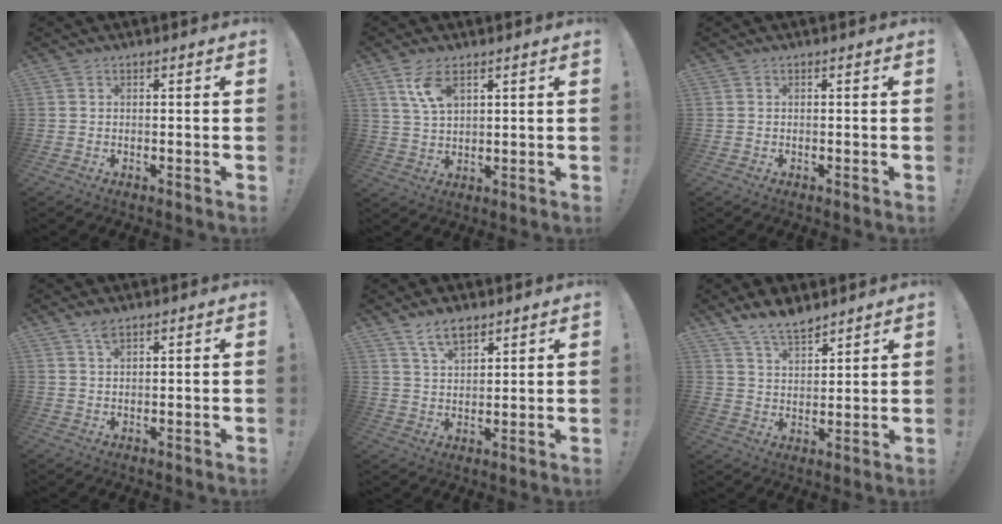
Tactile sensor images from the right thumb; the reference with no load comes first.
{"total": 7.8, "force": [4.2, 3.9, 5.4], "torque": [-0.095, -0.013, 0.078]}
{"total": 0.0}
{"total": 2.7, "force": [2.0, 0.9, 1.5], "torque": [-0.018, -0.009, 0.032]}
{"total": 7.4, "force": [5.4, 3.4, 3.8], "torque": [-0.073, -0.020, 0.101]}
{"total": 8.9, "force": [7.3, 3.7, 3.3], "torque": [-0.063, -0.044, 0.141]}